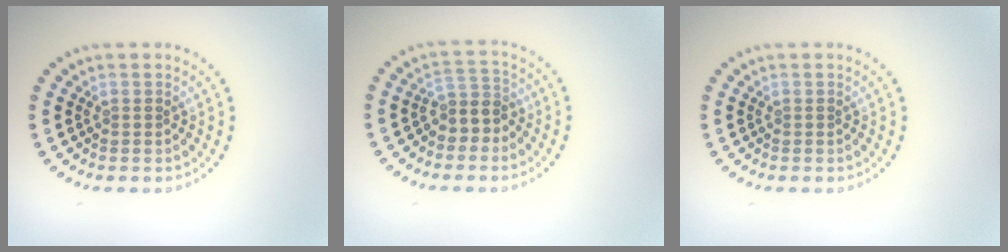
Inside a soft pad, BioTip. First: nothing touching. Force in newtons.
{"total": 2.7, "press": 2.2, "slide": 1.5}
{"total": 0.0}